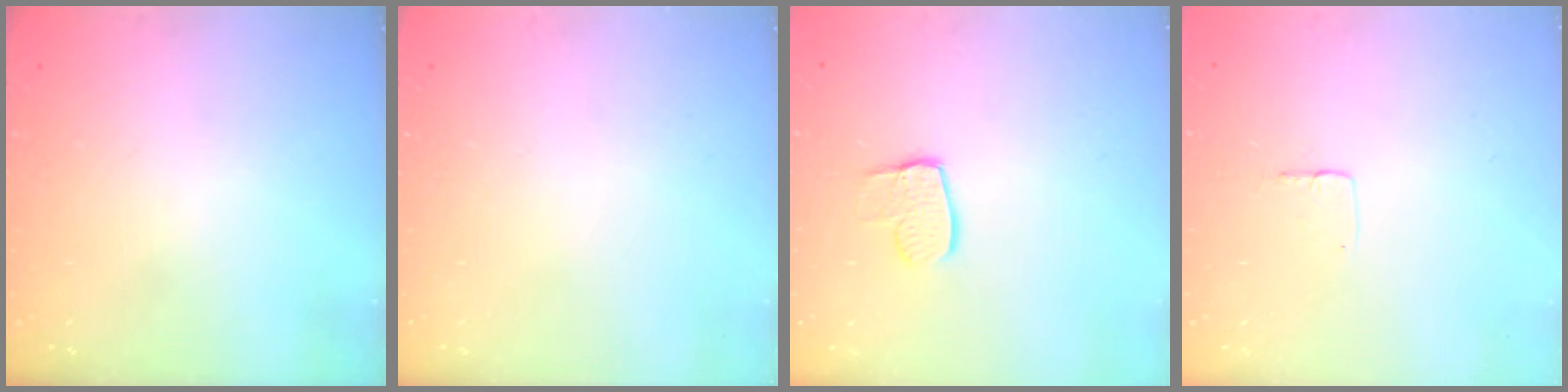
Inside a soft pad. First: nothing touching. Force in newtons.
{"total": 0.0}
{"total": 7.7, "press": 7.7, "slide": 0.7}
{"total": 2.7, "press": 2.7, "slide": 0.1}